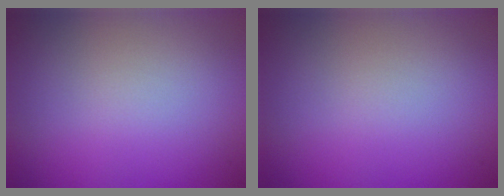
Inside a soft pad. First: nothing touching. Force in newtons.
{"total": 0.0}